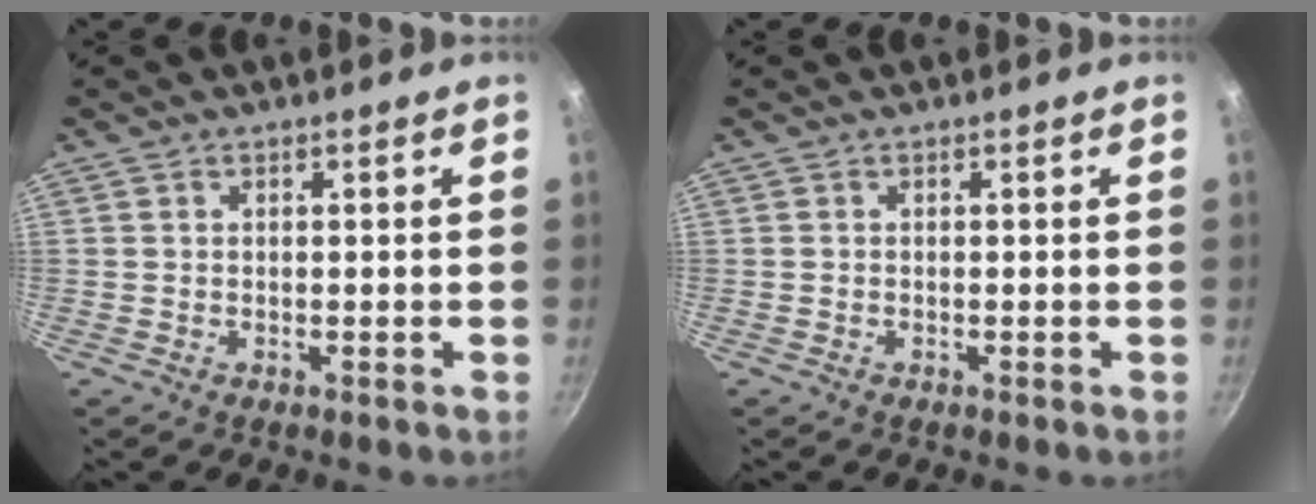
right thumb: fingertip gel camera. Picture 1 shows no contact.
{"total": 0.0}